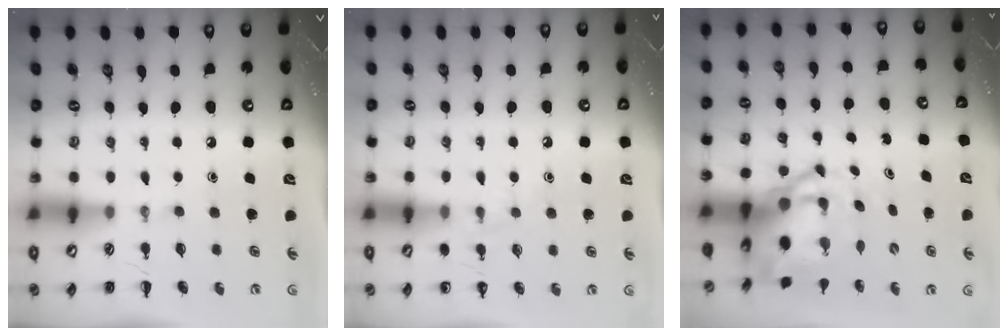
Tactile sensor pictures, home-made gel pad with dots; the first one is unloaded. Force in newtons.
{"total": 6.1, "press": 5.6, "slide": 2.4}
{"total": 6.5, "press": 6.3, "slide": 1.5}